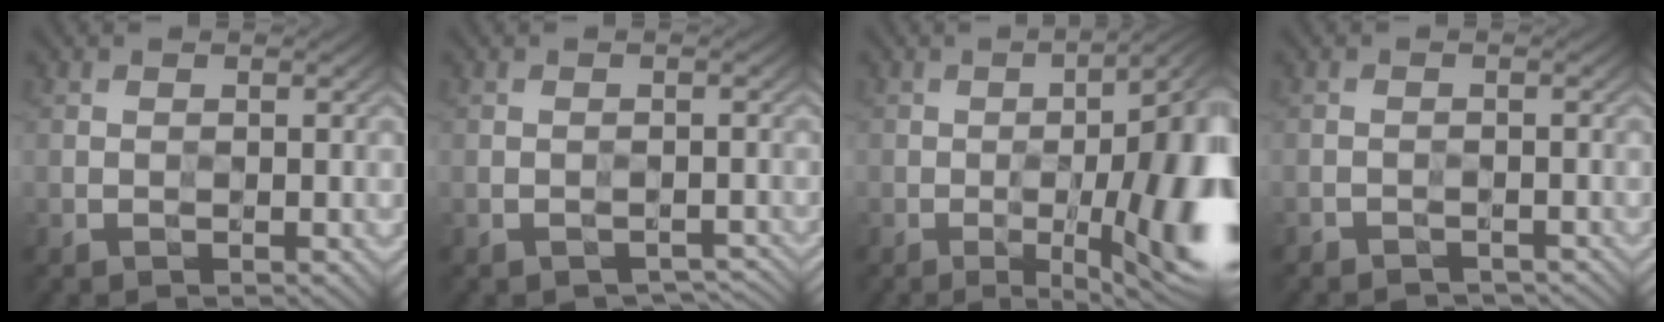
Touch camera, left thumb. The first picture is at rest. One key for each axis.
{"total": 2.1, "fx": -1.7, "fy": 0.9, "fz": 0.8, "tx": -0.012, "ty": -0.007, "tz": -0.017}
{"total": 12.6, "fx": -2.6, "fy": 4.5, "fz": 11.5, "tx": -0.133, "ty": -0.007, "tz": -0.038}
{"total": 1.9, "fx": -1.8, "fy": 0.5, "fz": 0.2, "tx": -0.004, "ty": -0.001, "tz": -0.028}